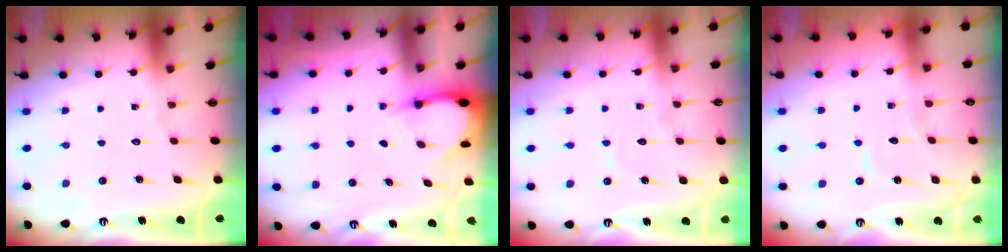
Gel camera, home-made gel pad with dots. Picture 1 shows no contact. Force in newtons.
{"total": 3.0, "press": 3.0, "slide": 0.4}
{"total": 3.6, "press": 3.6, "slide": 0.2}
{"total": 4.8, "press": 4.8, "slide": 0.6}